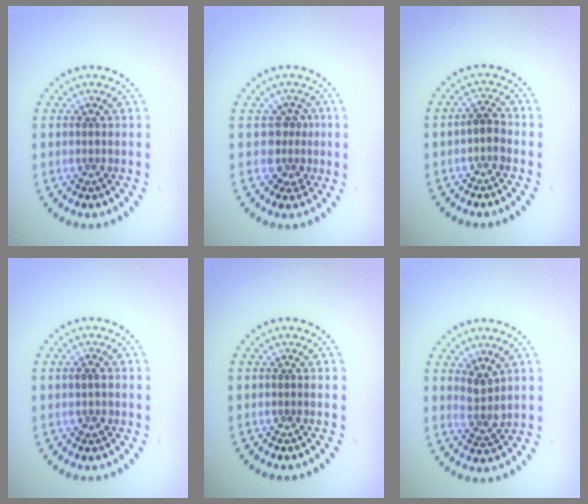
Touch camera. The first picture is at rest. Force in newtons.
{"total": 2.4, "press": 1.8, "slide": 1.5}
{"total": 1.5, "press": 1.3, "slide": 0.7}
{"total": 1.2, "press": 1.2, "slide": 0.2}
{"total": 0.0}
{"total": 2.2, "press": 1.9, "slide": 1.1}